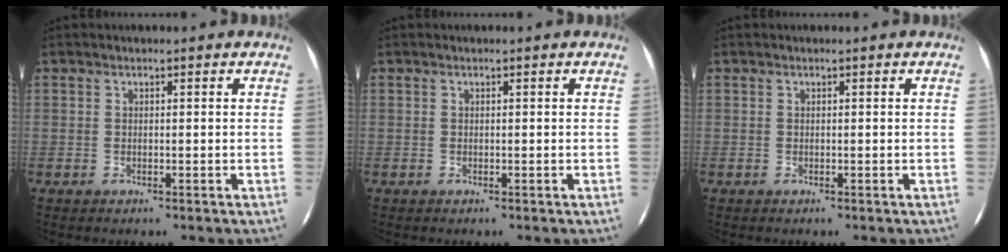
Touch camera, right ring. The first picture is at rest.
{"total": 0.0}
{"total": 0.0}